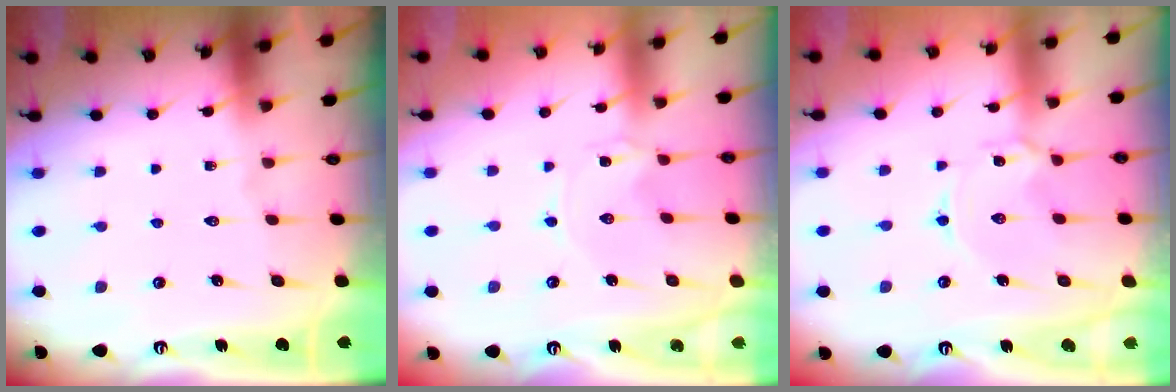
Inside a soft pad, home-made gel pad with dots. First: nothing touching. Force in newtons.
{"total": 0.0}
{"total": 1.7, "press": 1.7, "slide": 0.3}